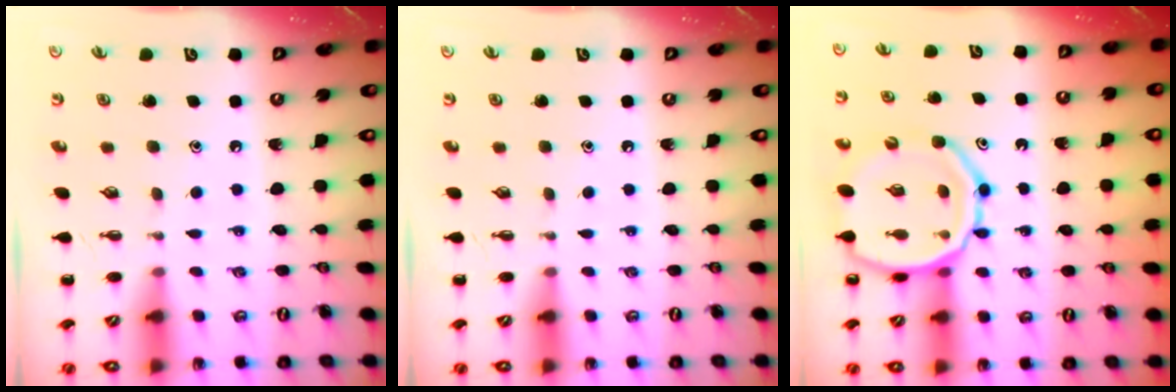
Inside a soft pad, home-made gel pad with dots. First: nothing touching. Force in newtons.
{"total": 0.0}
{"total": 15.5, "press": 15.2, "slide": 2.9}